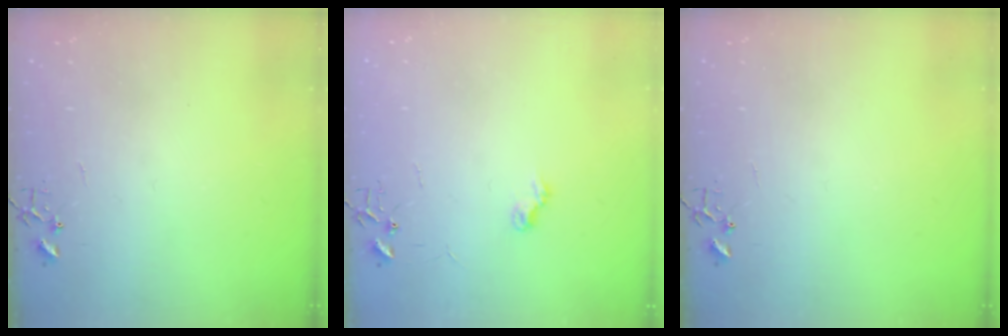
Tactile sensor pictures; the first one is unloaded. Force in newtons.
{"total": 6.6, "press": 6.6, "slide": 0.7}
{"total": 0.0}